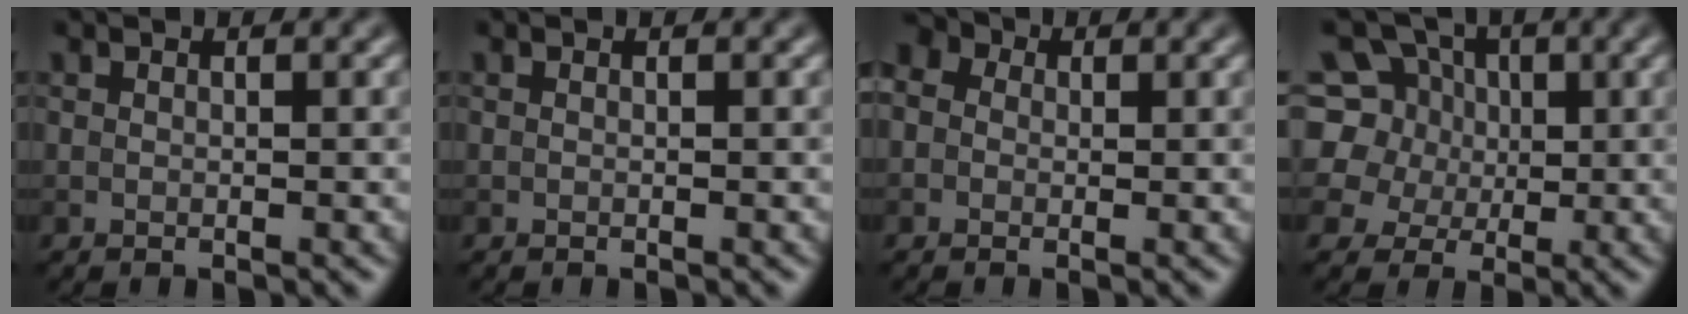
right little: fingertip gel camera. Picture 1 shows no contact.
{"total": 0.0}
{"total": 4.5, "force": [1.2, 3.8, 2.2], "torque": [-0.034, 0.024, -0.026]}
{"total": 11.8, "force": [3.5, 10.0, 5.0], "torque": [-0.132, 0.050, 0.044]}